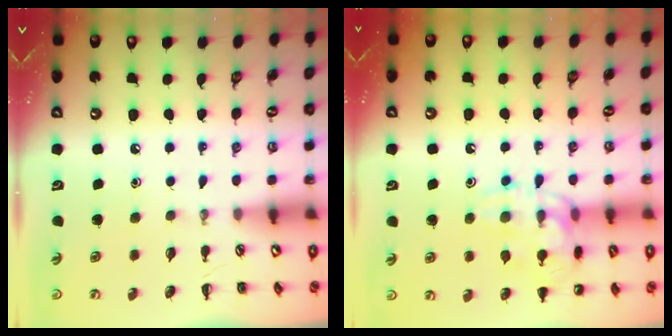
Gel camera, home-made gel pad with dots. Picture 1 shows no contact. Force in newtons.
{"total": 14.4, "press": 14.3, "slide": 1.4}